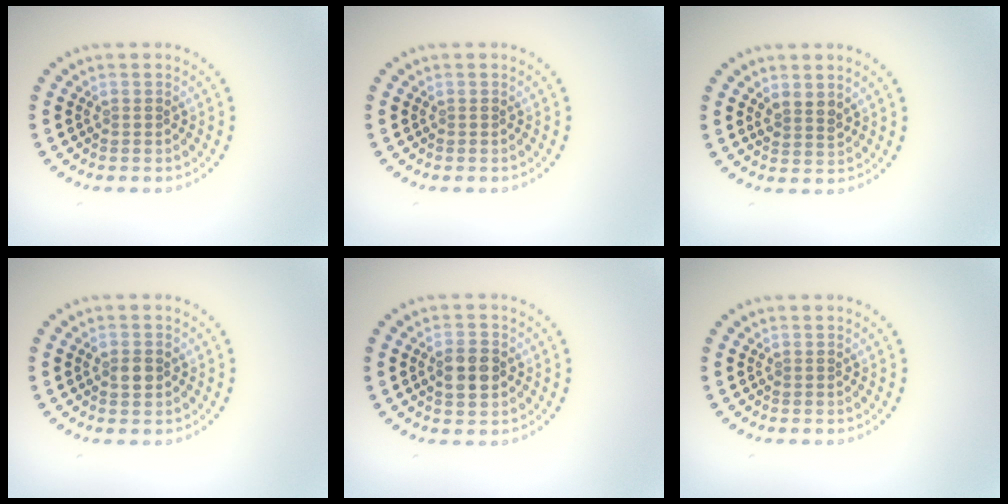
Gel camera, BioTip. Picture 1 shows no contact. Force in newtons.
{"total": 0.0}
{"total": 1.6, "press": 1.3, "slide": 0.8}
{"total": 1.9, "press": 1.9, "slide": 0.1}
{"total": 3.1, "press": 3.1, "slide": 0.3}
{"total": 0.0}